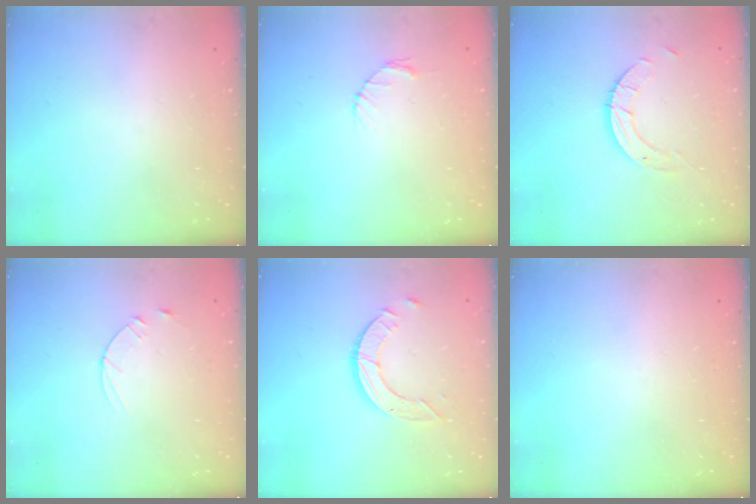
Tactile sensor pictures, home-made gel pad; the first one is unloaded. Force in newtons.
{"total": 2.7, "press": 2.7, "slide": 0.4}
{"total": 4.9, "press": 4.9, "slide": 0.3}
{"total": 3.6, "press": 3.6, "slide": 0.5}
{"total": 6.0, "press": 6.0, "slide": 0.5}
{"total": 0.0}